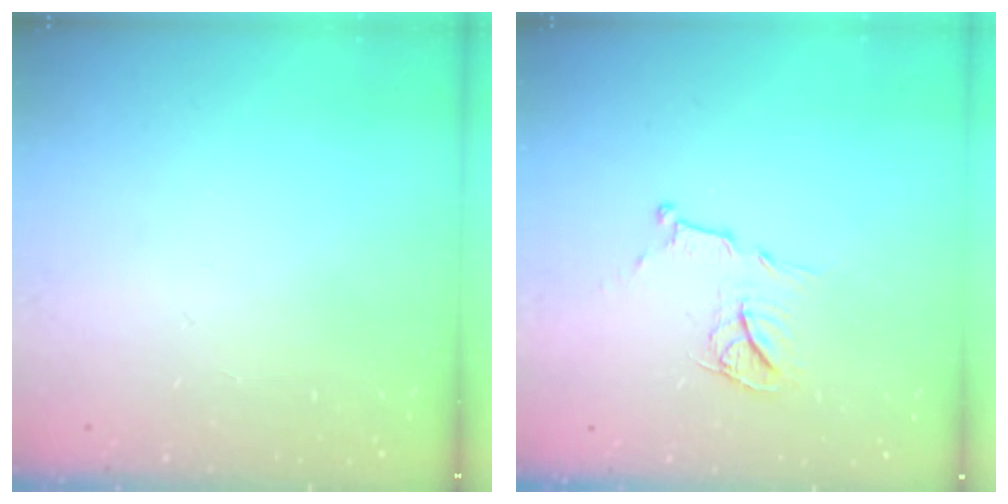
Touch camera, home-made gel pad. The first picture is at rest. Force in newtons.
{"total": 11.0, "press": 10.9, "slide": 0.4}